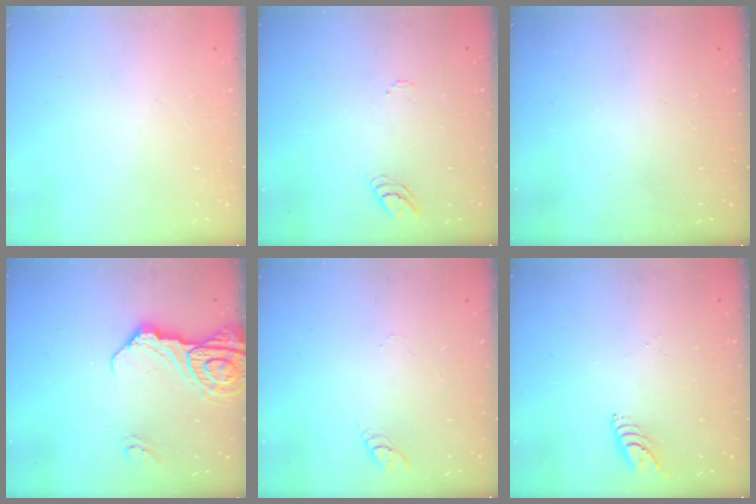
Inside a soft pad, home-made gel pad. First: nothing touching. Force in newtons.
{"total": 3.7, "press": 3.6, "slide": 0.3}
{"total": 0.0}
{"total": 13.4, "press": 13.3, "slide": 1.5}
{"total": 3.1, "press": 3.1, "slide": 0.3}
{"total": 5.8, "press": 5.8, "slide": 0.5}